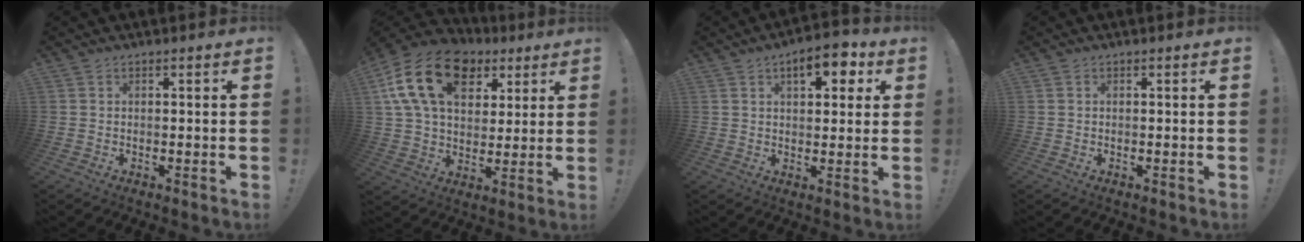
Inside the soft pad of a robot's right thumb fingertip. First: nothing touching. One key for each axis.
{"total": 20.6, "fx": 8.5, "fy": 13.3, "fz": 13.2, "tx": -0.225, "ty": -0.032, "tz": 0.150}
{"total": 9.0, "fx": 4.2, "fy": 4.2, "fz": 6.7, "tx": -0.077, "ty": -0.013, "tz": 0.068}
{"total": 0.0}